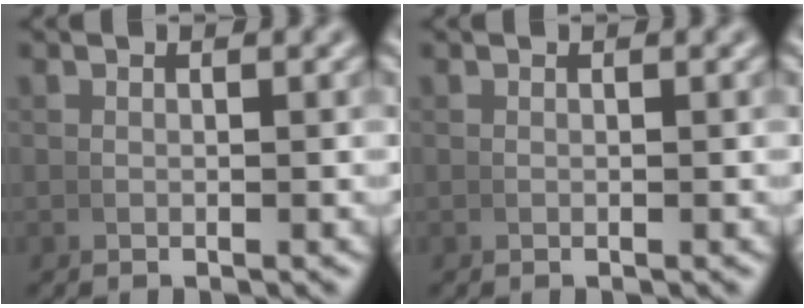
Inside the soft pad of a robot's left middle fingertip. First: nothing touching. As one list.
[{"total": 0.0}]